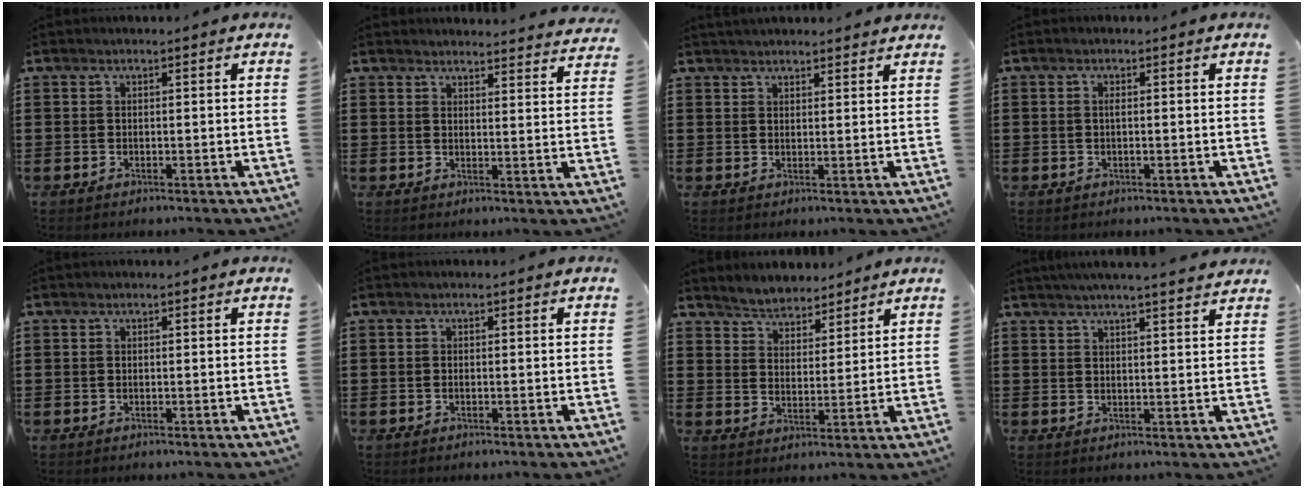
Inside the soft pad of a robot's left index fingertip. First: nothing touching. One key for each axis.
{"total": 3.3, "fx": 3.3, "fy": -0.1, "fz": 0.0, "tx": -0.003, "ty": -0.020, "tz": 0.060}
{"total": 2.1, "fx": 2.0, "fy": 0.2, "fz": 0.0, "tx": -0.006, "ty": -0.001, "tz": 0.040}
{"total": 0.7, "fx": 0.0, "fy": 0.2, "fz": 0.7, "tx": -0.016, "ty": -0.004, "tz": 0.001}
{"total": 0.0}
{"total": 0.0}
{"total": 4.1, "fx": 4.0, "fy": 0.8, "fz": -0.6, "tx": -0.008, "ty": -0.018, "tz": 0.073}
{"total": 3.4, "fx": 3.2, "fy": -0.6, "fz": 1.1, "tx": -0.032, "ty": -0.011, "tz": 0.056}